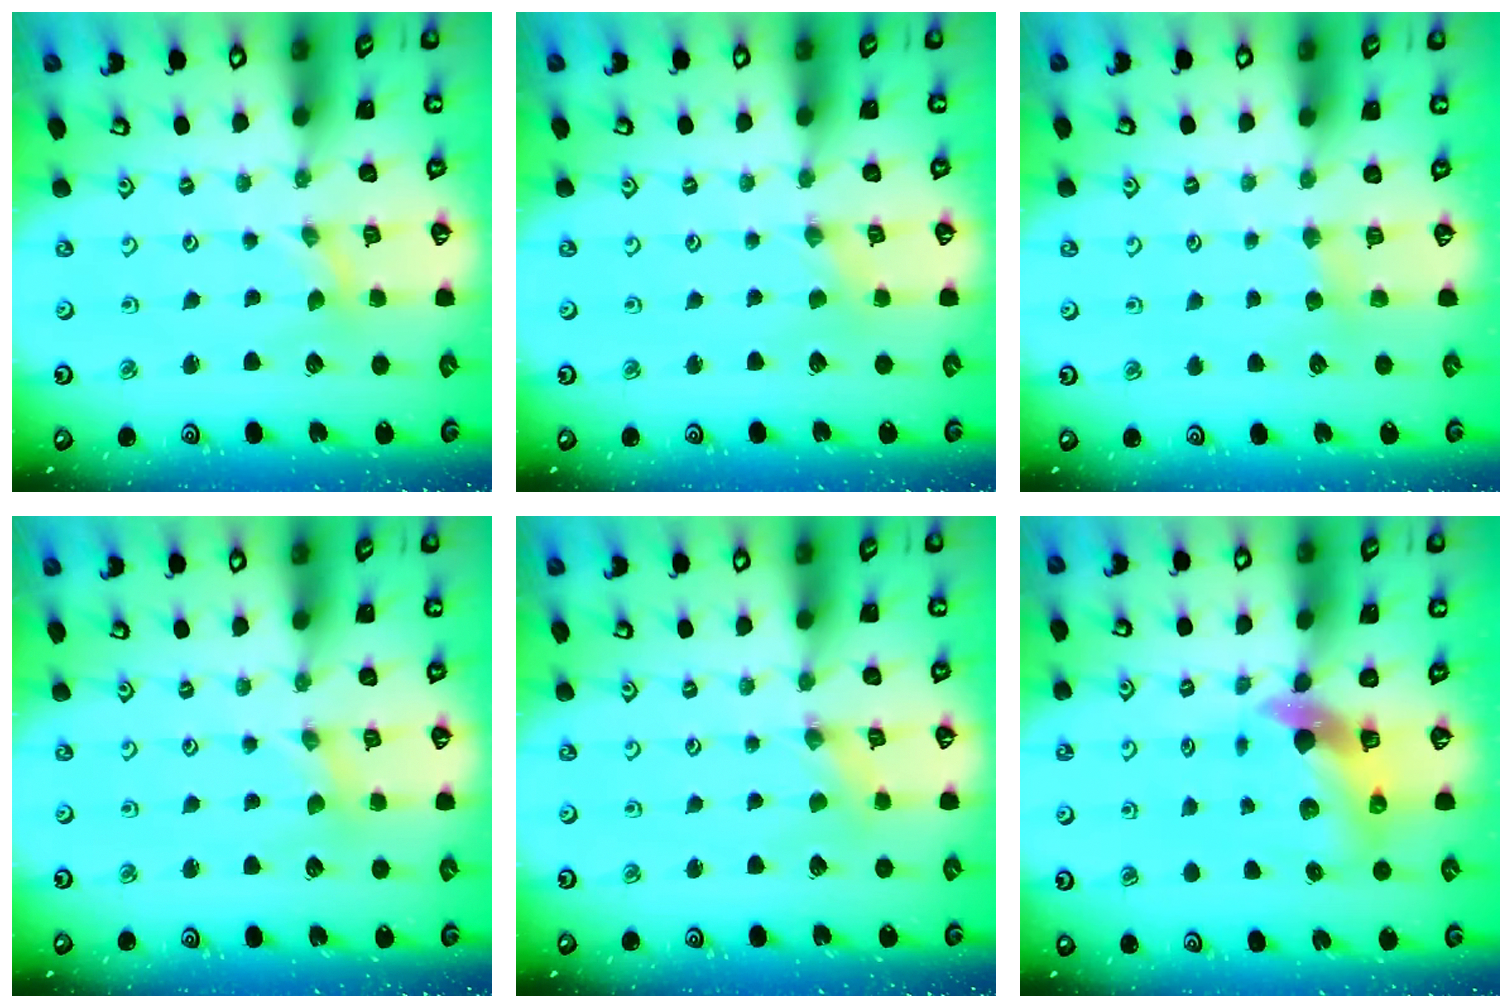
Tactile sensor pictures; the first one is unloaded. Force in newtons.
{"total": 0.0}
{"total": 3.2, "press": 3.1, "slide": 0.5}
{"total": 0.0}
{"total": 0.0}
{"total": 7.0, "press": 6.9, "slide": 1.2}